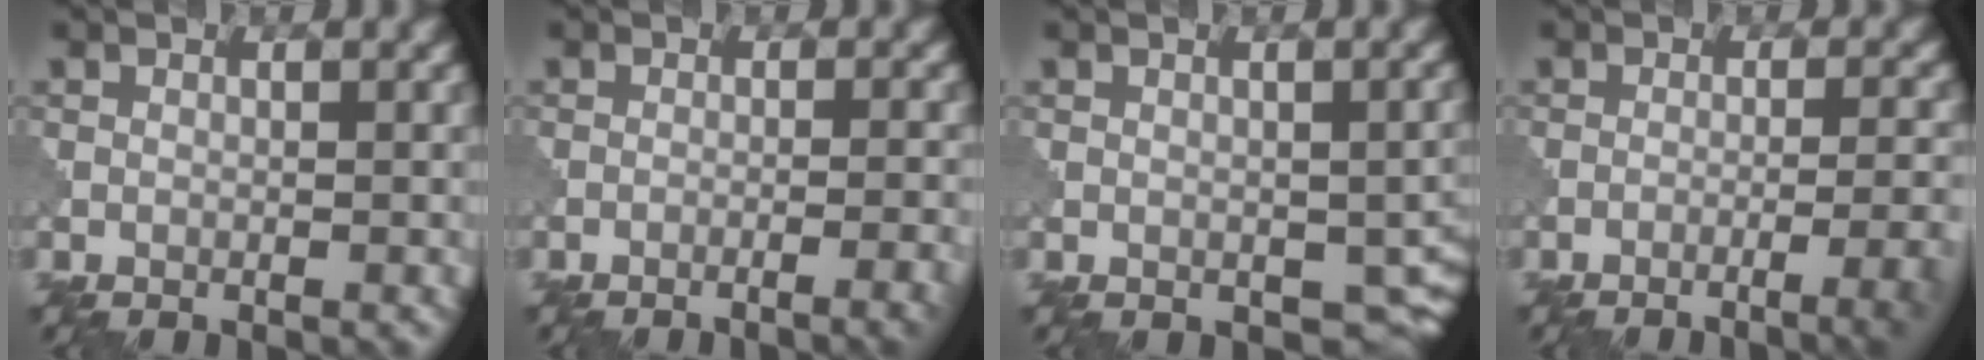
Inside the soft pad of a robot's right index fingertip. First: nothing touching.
{"total": 3.9, "force": [-2.4, 0.9, 2.9], "torque": [-0.031, 0.015, -0.042]}
{"total": 3.9, "force": [-0.6, 2.7, 2.7], "torque": [-0.034, -0.018, 0.000]}
{"total": 5.0, "force": [-2.9, 1.2, 3.9], "torque": [-0.046, 0.008, -0.045]}